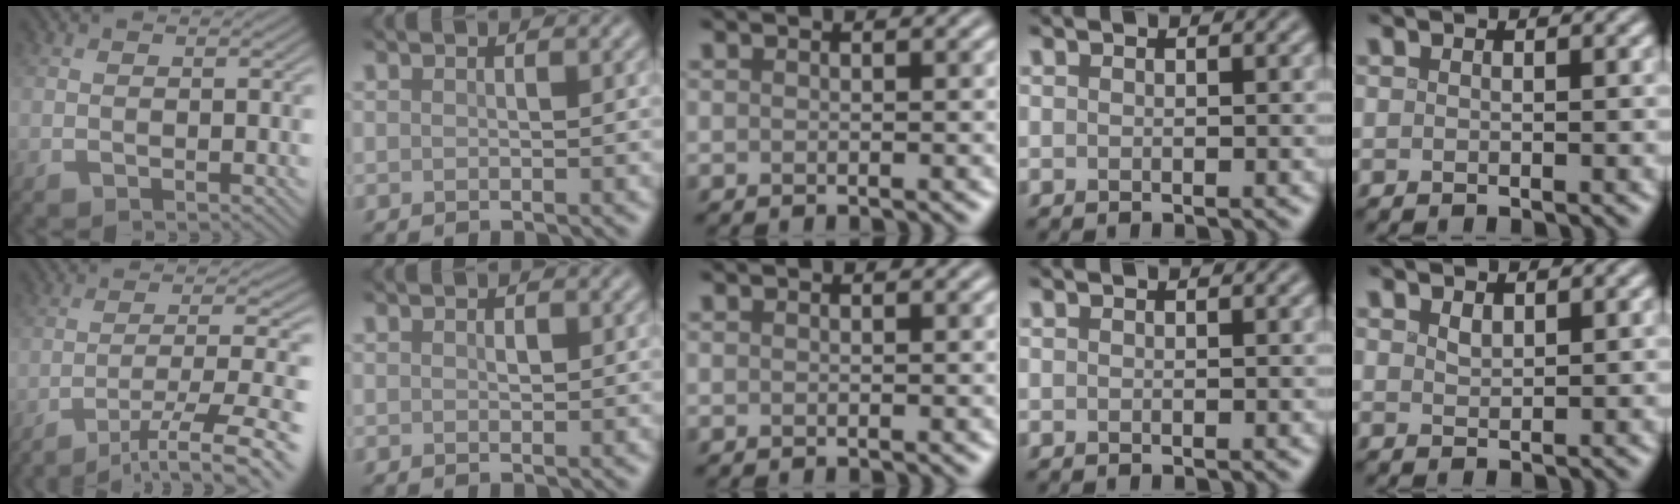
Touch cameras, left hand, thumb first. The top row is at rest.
{"thumb": {"total": 12.0, "force": [-8.2, 2.2, 8.5], "torque": [-0.142, 0.002, -0.112]}, "index": {"total": 0.5, "force": [0.1, 0.3, 0.4], "torque": [-0.006, 0.000, 0.001]}, "little": {"total": 0.9, "force": [0.8, 0.4, 0.4], "torque": [-0.010, -0.001, 0.017]}}